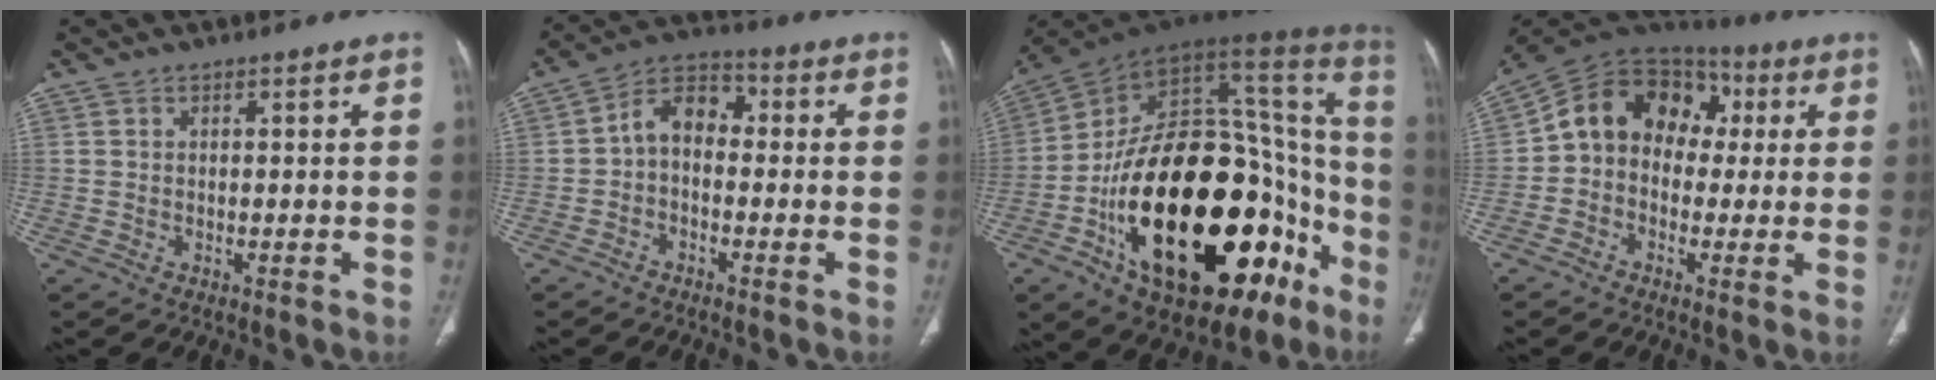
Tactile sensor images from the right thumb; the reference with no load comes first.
{"total": 7.4, "force": [-0.7, 5.2, 5.2], "torque": [-0.067, 0.031, -0.029]}
{"total": 45.7, "force": [-14.3, 22.0, 37.4], "torque": [-0.479, 0.081, -0.209]}
{"total": 14.6, "force": [1.6, 11.5, 8.9], "torque": [-0.111, 0.050, 0.012]}